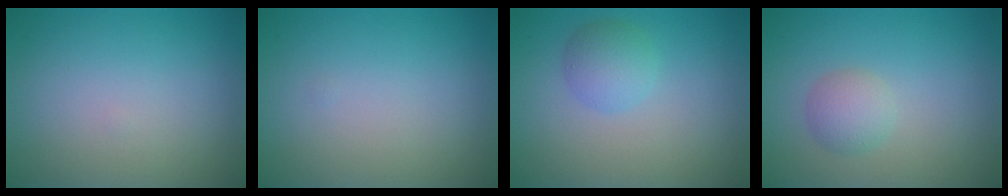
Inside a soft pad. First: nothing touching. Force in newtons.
{"total": 0.0}
{"total": 2.4, "press": 2.4, "slide": 0.0}
{"total": 2.0, "press": 2.0, "slide": 0.1}